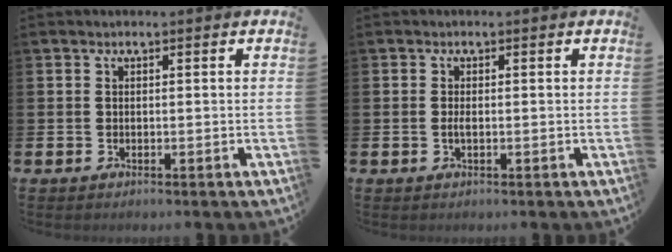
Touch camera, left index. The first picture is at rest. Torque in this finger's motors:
{"motor_torque": [0.27, 0.07, 0.01, 0.00]}